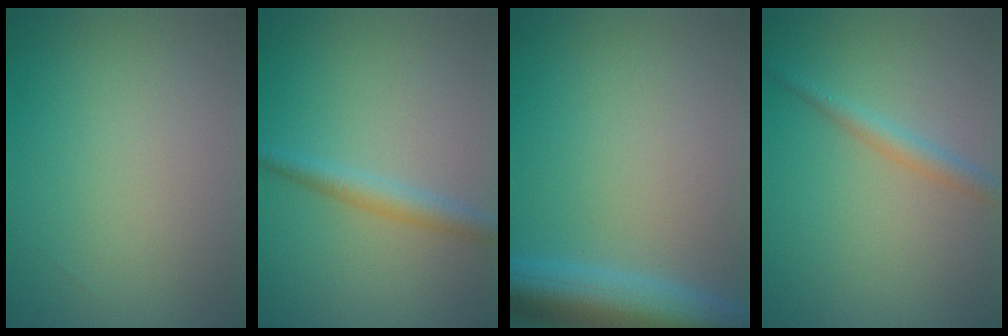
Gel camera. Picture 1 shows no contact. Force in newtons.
{"total": 2.3, "press": 2.3, "slide": 0.0}
{"total": 7.5, "press": 7.5, "slide": 0.4}
{"total": 2.0, "press": 2.0, "slide": 0.0}